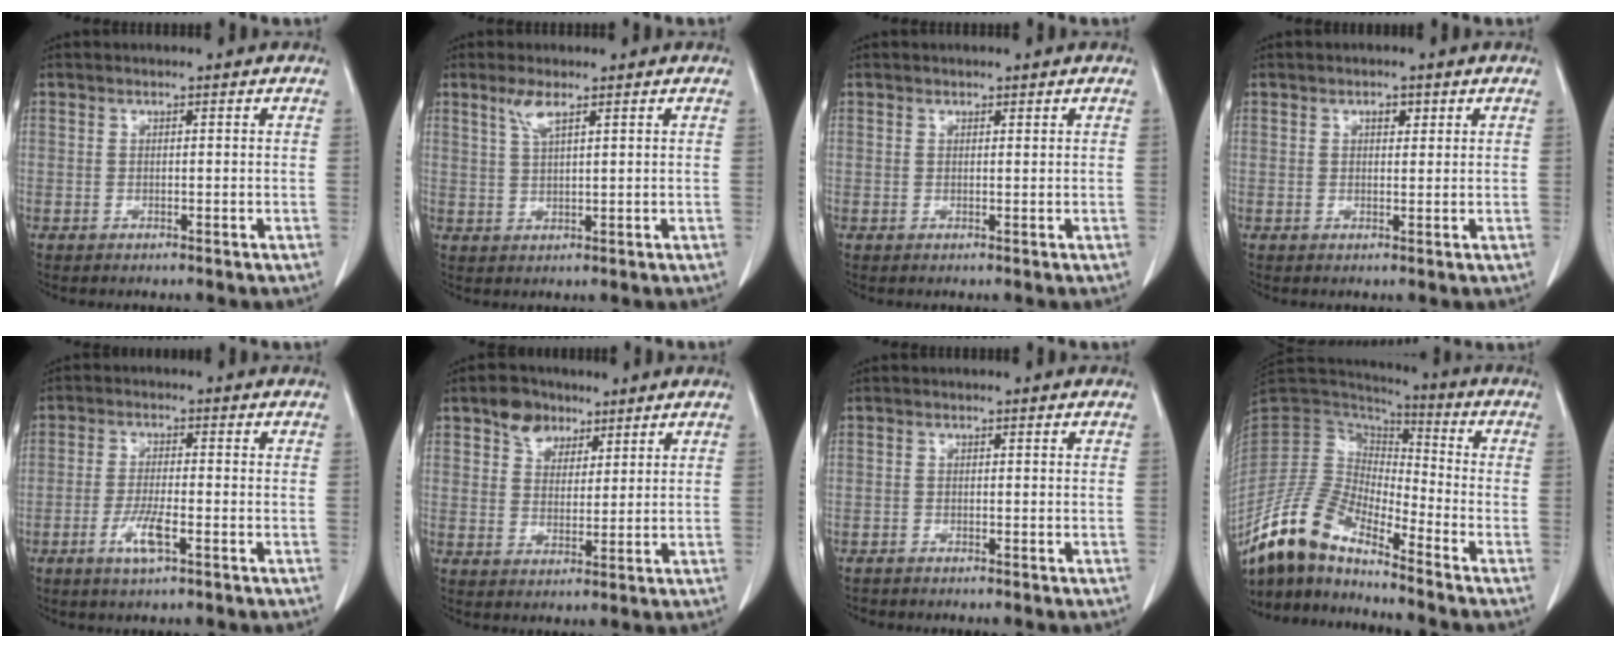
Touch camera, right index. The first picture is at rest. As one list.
[{"total": 3.7, "force": [2.1, 0.8, 2.8], "torque": [-0.064, 0.004, 0.048]}, {"total": 0.6, "force": [0.4, 0.4, 0.1], "torque": [-0.001, 0.005, 0.006]}, {"total": 2.0, "force": [0.9, 1.3, 1.3], "torque": [-0.025, 0.003, 0.015]}, {"total": 5.5, "force": [-2.5, 1.2, 4.7], "torque": [-0.095, -0.004, -0.043]}, {"total": 6.3, "force": [3.8, 4.4, 2.3], "torque": [-0.045, 0.016, 0.071]}, {"total": 1.5, "force": [-1.1, 0.9, 0.4], "torque": [-0.014, 0.001, -0.018]}, {"total": 13.8, "force": [-11.6, 3.8, 6.4], "torque": [-0.143, 0.026, -0.229]}]